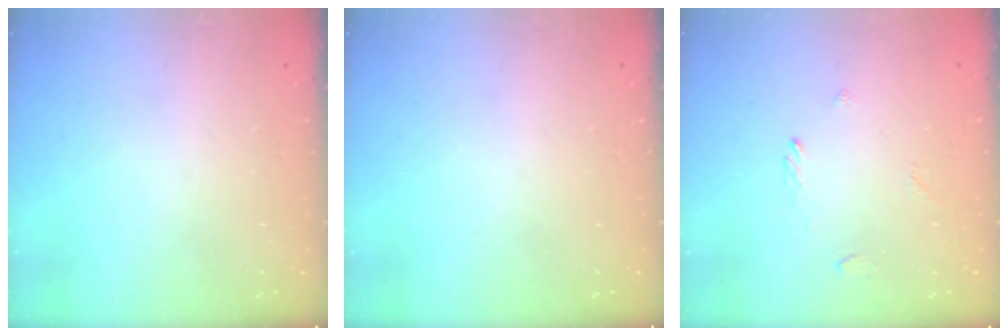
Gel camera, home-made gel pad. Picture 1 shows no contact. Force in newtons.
{"total": 0.0}
{"total": 1.6, "press": 1.5, "slide": 0.5}